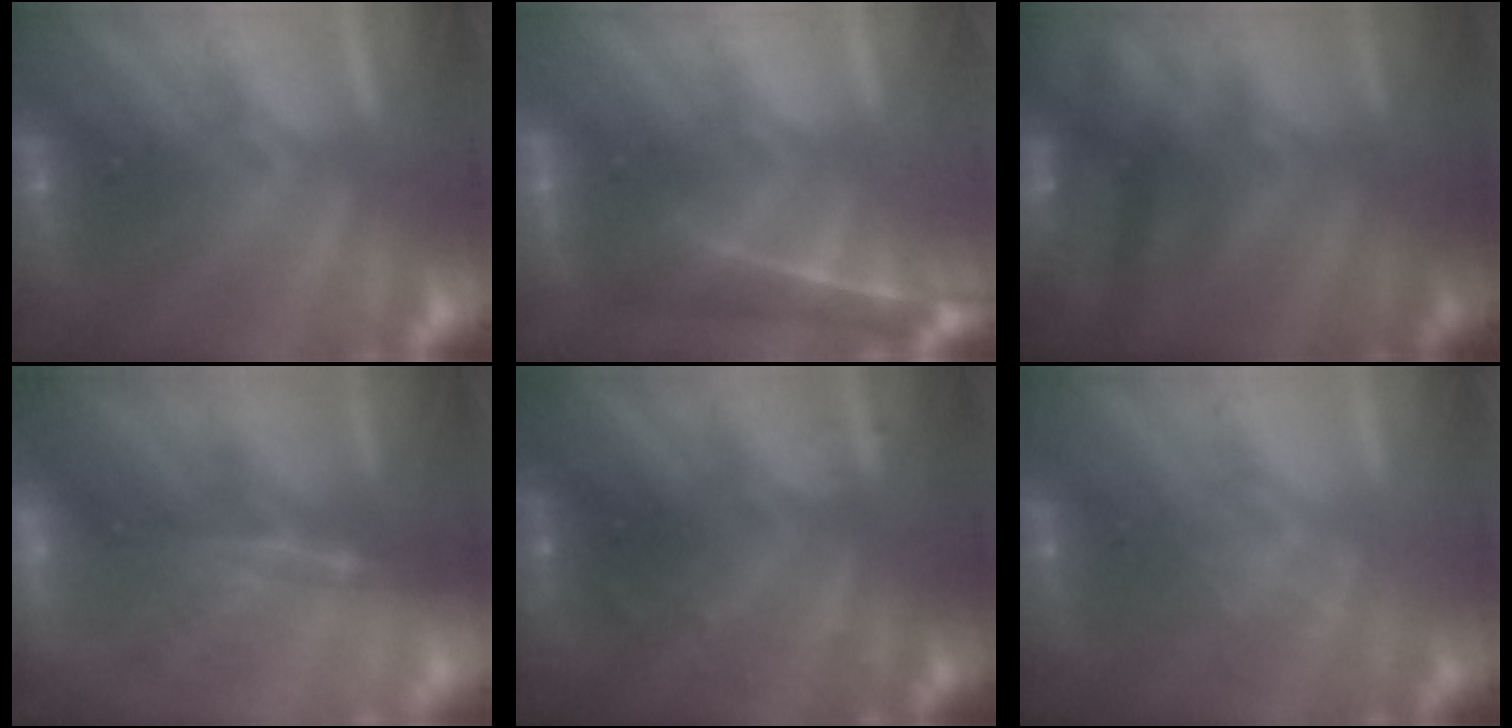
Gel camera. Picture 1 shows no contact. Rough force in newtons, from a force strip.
{"total": 4.4}
{"total": 2.4}
{"total": 5.9}
{"total": 2.9}
{"total": 1.3}